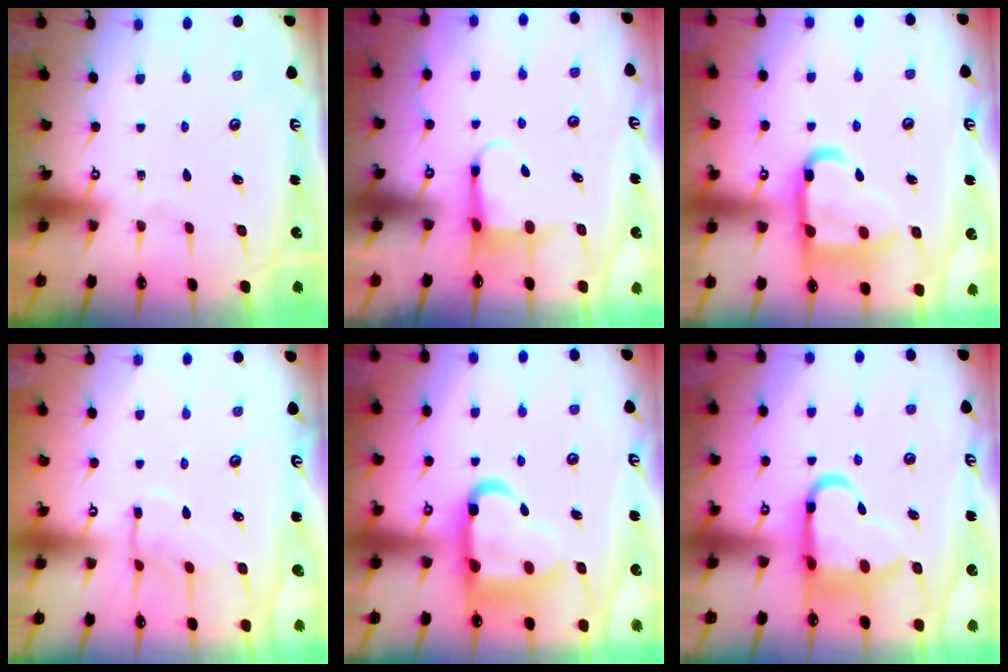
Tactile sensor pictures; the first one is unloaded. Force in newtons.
{"total": 4.8, "press": 4.7, "slide": 0.9}
{"total": 19.1, "press": 18.9, "slide": 2.0}
{"total": 9.8, "press": 9.8, "slide": 0.6}
{"total": 18.6, "press": 18.4, "slide": 2.1}
{"total": 14.1, "press": 14.0, "slide": 1.7}